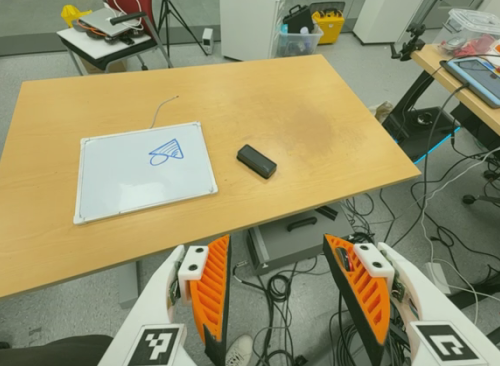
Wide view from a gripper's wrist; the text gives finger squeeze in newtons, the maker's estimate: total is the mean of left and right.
{"total": 0.0}